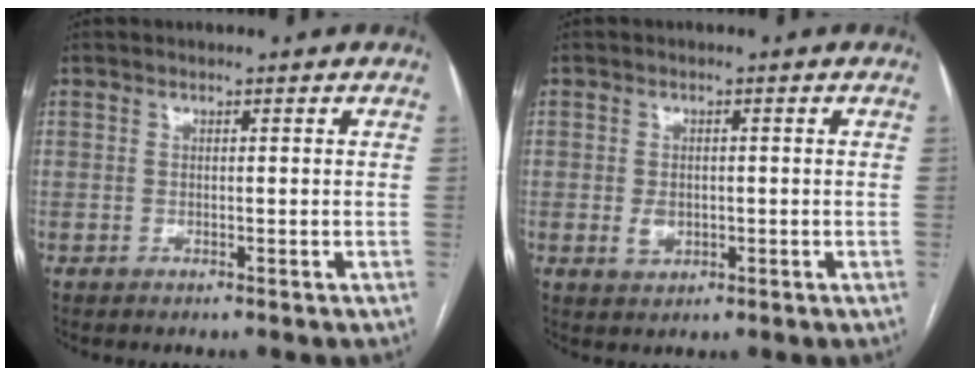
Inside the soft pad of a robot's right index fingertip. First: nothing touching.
{"total": 2.8, "force": [-0.4, 2.0, 1.9], "torque": [-0.035, 0.000, 0.000]}